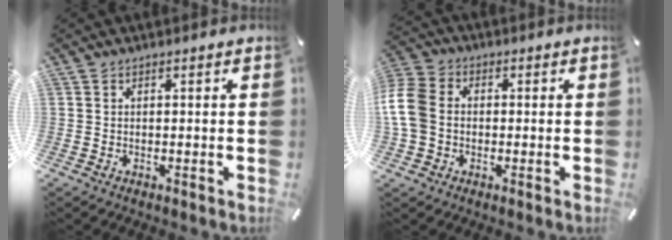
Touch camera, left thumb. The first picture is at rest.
{"total": 9.6, "force": [-0.2, 7.8, 5.6], "torque": [-0.140, 0.015, -0.001]}